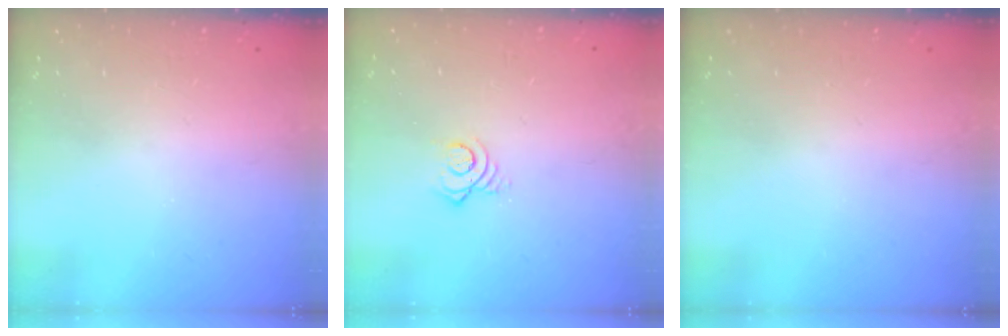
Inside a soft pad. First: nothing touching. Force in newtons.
{"total": 5.5, "press": 5.5, "slide": 0.7}
{"total": 0.0}